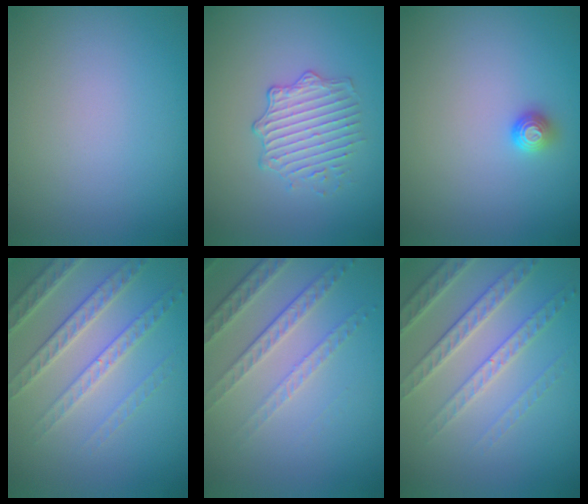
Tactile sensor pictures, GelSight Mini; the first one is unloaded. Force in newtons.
{"total": 2.6, "press": 2.0, "slide": 1.6}
{"total": 1.2, "press": 1.1, "slide": 0.4}
{"total": 4.4, "press": 4.0, "slide": 1.9}
{"total": 4.6, "press": 3.3, "slide": 3.2}
{"total": 4.4, "press": 4.0, "slide": 1.9}